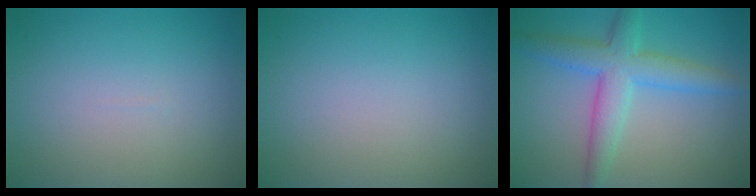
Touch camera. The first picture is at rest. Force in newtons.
{"total": 0.0}
{"total": 5.3, "press": 5.3, "slide": 0.0}